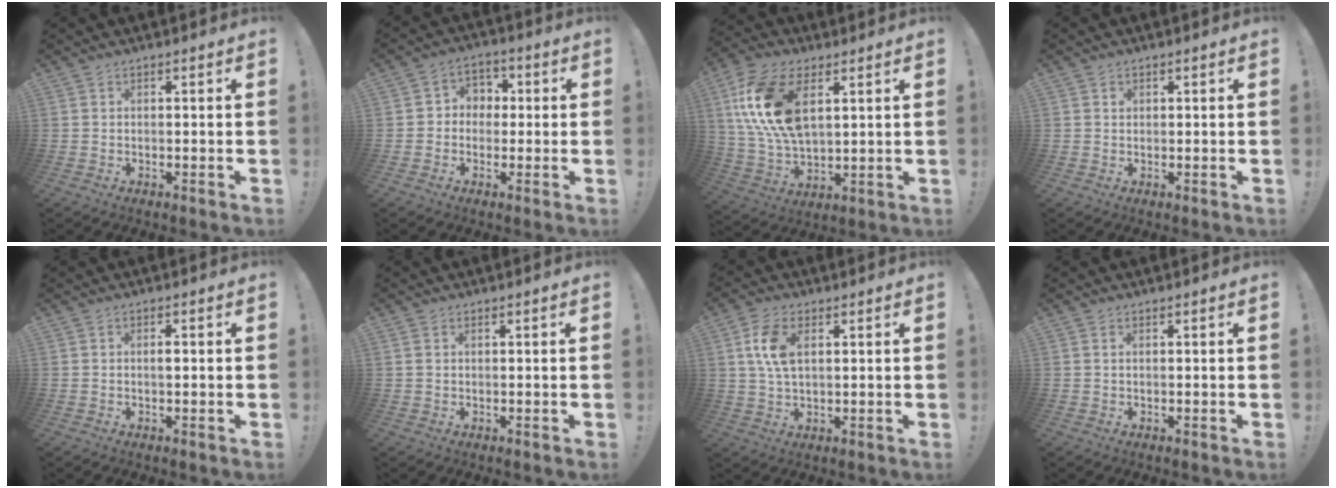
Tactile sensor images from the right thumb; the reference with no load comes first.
{"total": 5.5, "force": [-1.1, 5.2, 1.6], "torque": [-0.028, 0.022, -0.015]}
{"total": 18.5, "force": [6.7, 10.4, 13.8], "torque": [-0.287, -0.018, 0.120]}
{"total": 0.7, "force": [0.3, 0.6, 0.0], "torque": [0.005, -0.001, 0.005]}
{"total": 1.1, "force": [-0.2, 0.3, 1.1], "torque": [-0.018, 0.001, -0.006]}
{"total": 0.6, "force": [0.4, 0.4, 0.3], "torque": [-0.011, 0.003, 0.008]}
{"total": 8.7, "force": [2.6, 4.9, 6.7], "torque": [-0.131, 0.001, 0.046]}
{"total": 0.6, "force": [0.2, 0.1, 0.5], "torque": [-0.013, 0.002, 0.004]}